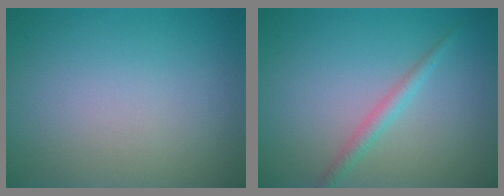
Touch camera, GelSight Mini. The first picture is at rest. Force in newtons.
{"total": 1.6, "press": 1.6, "slide": 0.1}